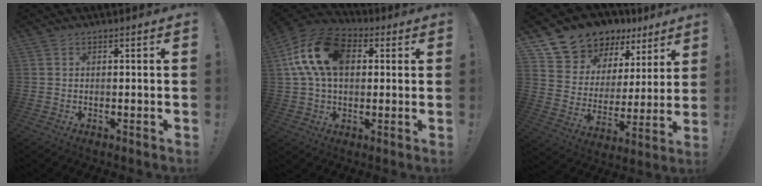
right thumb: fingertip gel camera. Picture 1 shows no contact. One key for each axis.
{"total": 18.1, "fx": 4.3, "fy": 11.8, "fz": 13.0, "tx": -0.234, "ty": 0.005, "tz": 0.077}
{"total": 10.2, "fx": 8.7, "fy": 5.3, "fz": 0.8, "tx": -0.029, "ty": -0.083, "tz": 0.168}